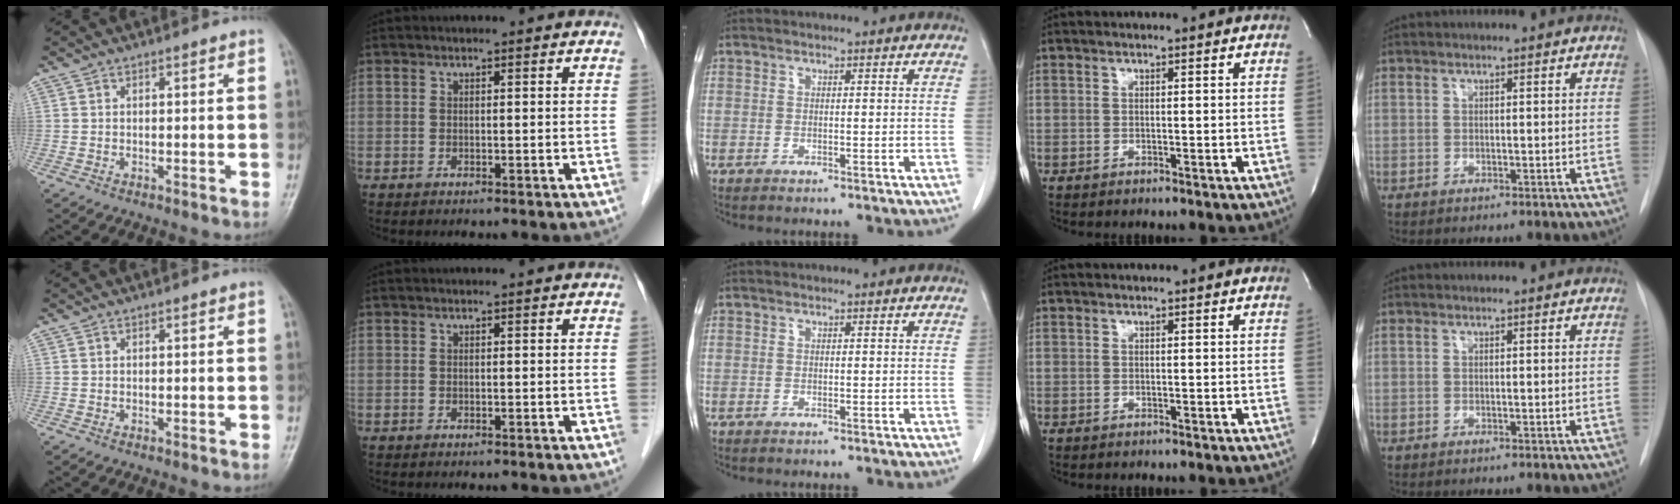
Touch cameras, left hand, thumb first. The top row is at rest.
{}